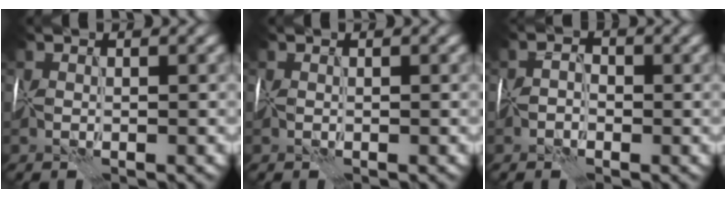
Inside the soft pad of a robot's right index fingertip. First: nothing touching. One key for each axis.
{"total": 0.0}
{"total": 1.1, "fx": -0.8, "fy": 0.6, "fz": 0.3, "tx": 0.001, "ty": 0.001, "tz": -0.022}